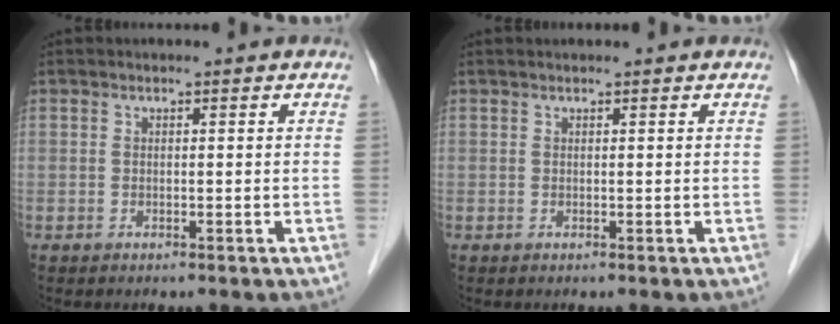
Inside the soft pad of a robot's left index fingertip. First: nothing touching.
{"total": 1.4, "force": [1.2, 0.1, 0.5], "torque": [-0.007, 0.021, 0.022]}